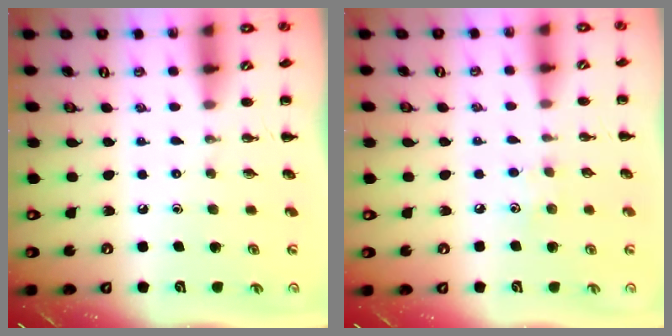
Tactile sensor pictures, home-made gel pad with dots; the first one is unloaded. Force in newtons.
{"total": 3.7, "press": 3.6, "slide": 0.9}